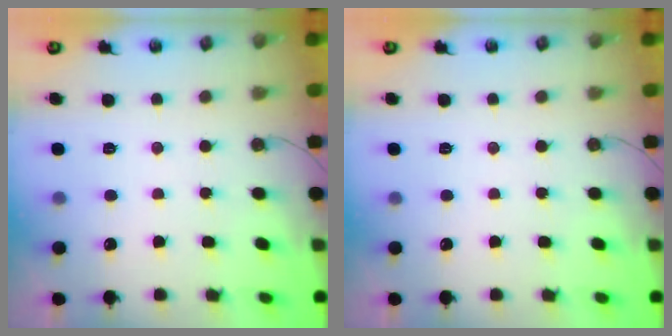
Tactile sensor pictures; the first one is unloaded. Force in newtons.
{"total": 0.0}